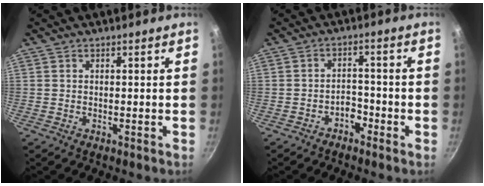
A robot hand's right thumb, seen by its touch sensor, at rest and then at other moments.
{"total": 3.0, "force": [-2.2, 1.6, 1.2], "torque": [-0.004, 0.028, -0.035]}